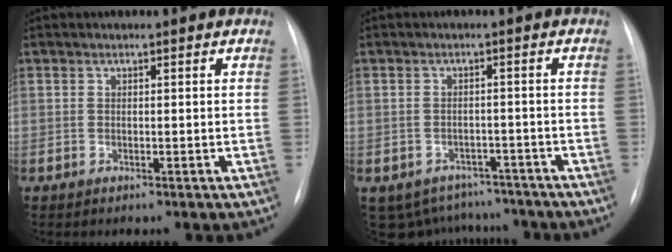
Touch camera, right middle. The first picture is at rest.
{"total": 8.9, "force": [-7.5, 4.8, 0.7], "torque": [-0.009, 0.020, -0.089]}